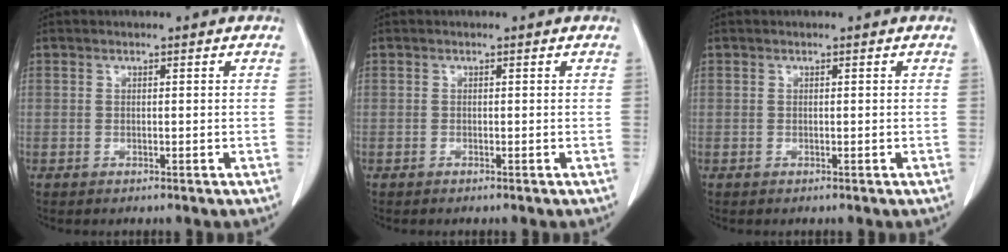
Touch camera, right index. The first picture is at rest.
{"total": 0.0}
{"total": 0.0}